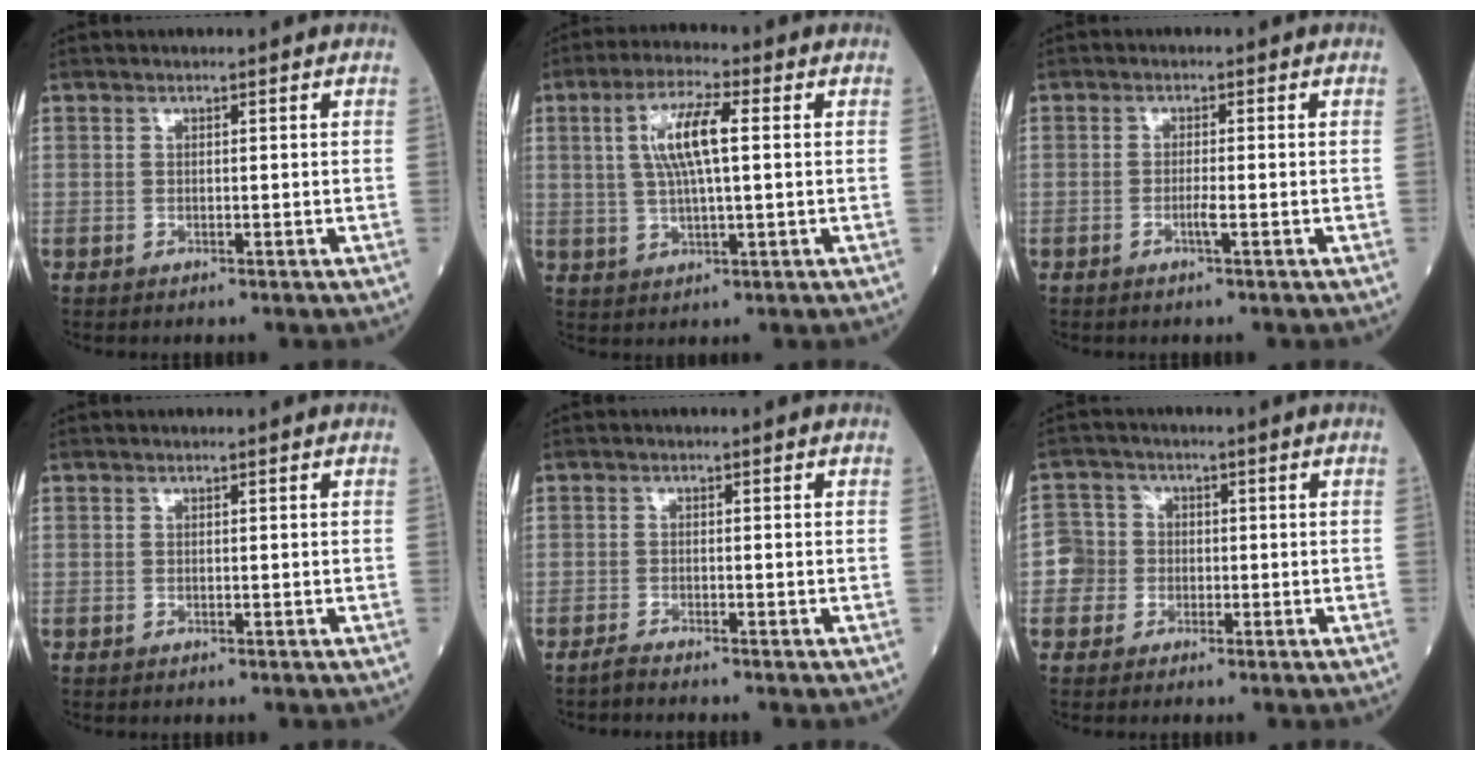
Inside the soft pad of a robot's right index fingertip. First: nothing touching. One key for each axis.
{"total": 8.2, "fx": 1.6, "fy": 1.6, "fz": 7.9, "tx": -0.156, "ty": 0.012, "tz": 0.031}
{"total": 1.8, "fx": -0.7, "fy": -0.1, "fz": 1.6, "tx": -0.033, "ty": -0.002, "tz": -0.016}
{"total": 0.0}
{"total": 1.4, "fx": -1.2, "fy": -0.4, "fz": 0.4, "tx": -0.016, "ty": -0.003, "tz": -0.023}
{"total": 3.8, "fx": -1.0, "fy": 3.7, "fz": 0.1, "tx": 0.001, "ty": 0.015, "tz": -0.025}